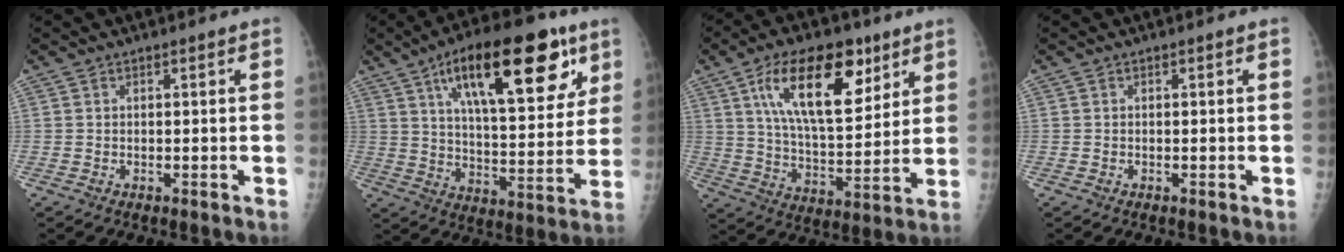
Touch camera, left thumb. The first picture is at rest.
{"total": 24.6, "force": [12.3, 9.5, 19.0], "torque": [-0.251, -0.028, 0.192]}
{"total": 19.4, "force": [9.2, 9.0, 14.5], "torque": [-0.202, -0.038, 0.160]}
{"total": 0.0}